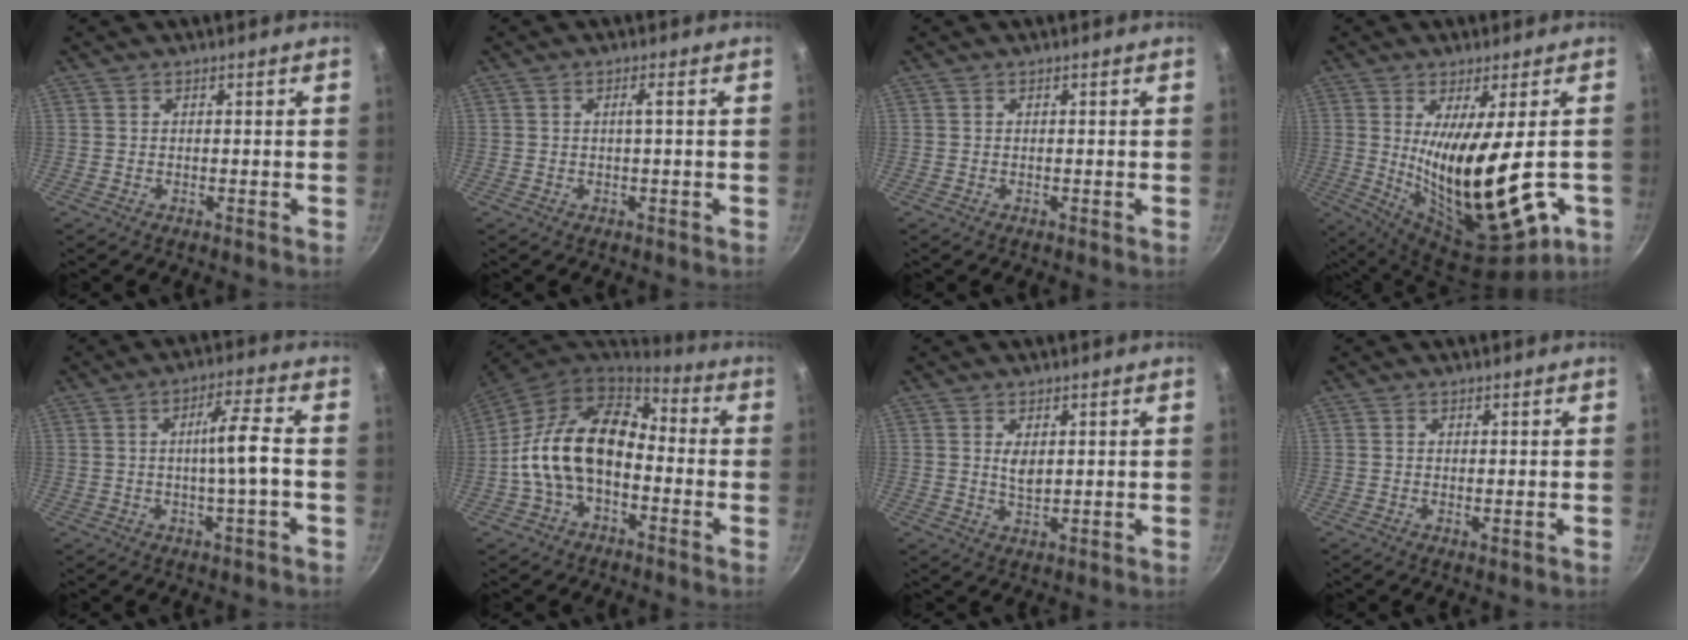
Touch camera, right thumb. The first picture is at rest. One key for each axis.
{"total": 1.4, "fx": 0.0, "fy": 0.0, "fz": 1.4, "tx": -0.028, "ty": 0.002, "tz": 0.002}
{"total": 0.0}
{"total": 21.3, "fx": -2.7, "fy": 6.9, "fz": 19.9, "tx": -0.319, "ty": -0.034, "tz": -0.015}
{"total": 7.0, "fx": -0.8, "fy": 0.4, "fz": 7.0, "tx": -0.118, "ty": 0.020, "tz": -0.011}
{"total": 16.2, "fx": -2.2, "fy": 10.5, "fz": 12.2, "tx": -0.197, "ty": 0.045, "tz": -0.055}
{"total": 3.2, "fx": 1.0, "fy": 1.7, "fz": 2.5, "tx": -0.043, "ty": -0.009, "tz": 0.020}
{"total": 0.7, "fx": 0.1, "fy": 0.1, "fz": 0.7, "tx": -0.012, "ty": -0.004, "tz": -0.001}